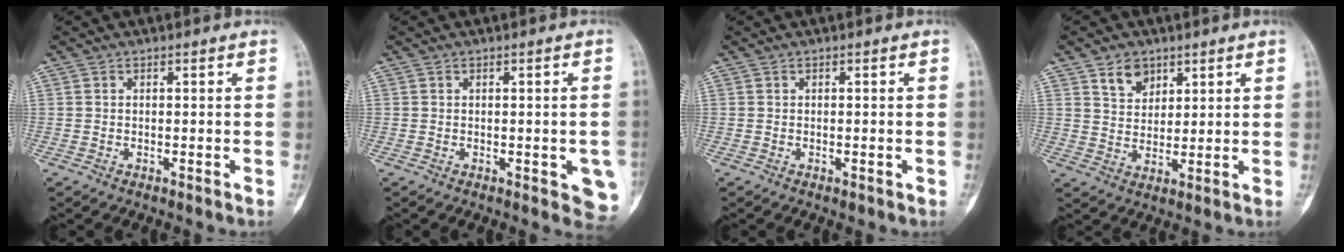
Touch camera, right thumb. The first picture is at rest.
{"total": 5.9, "force": [-1.4, 2.3, 5.2], "torque": [-0.035, -0.006, -0.015]}
{"total": 0.9, "force": [-0.3, 0.5, 0.7], "torque": [-0.006, -0.002, -0.002]}
{"total": 5.7, "force": [3.4, 3.9, 2.2], "torque": [-0.016, -0.024, 0.065]}